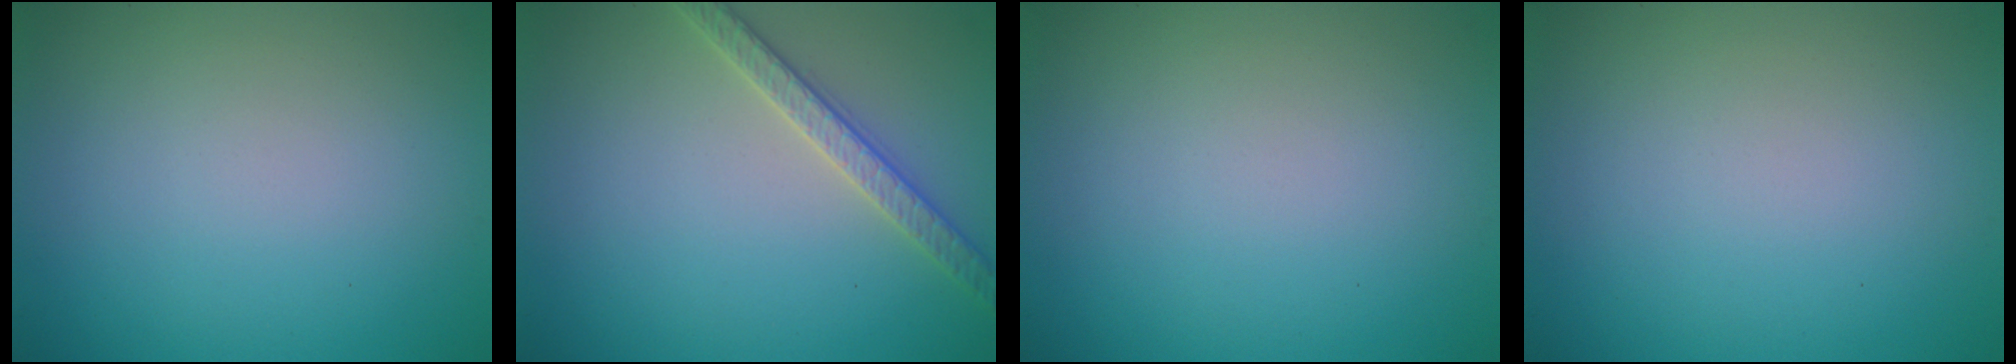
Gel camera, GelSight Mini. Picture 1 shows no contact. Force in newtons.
{"total": 2.6, "press": 2.5, "slide": 0.5}
{"total": 0.0}
{"total": 0.0}